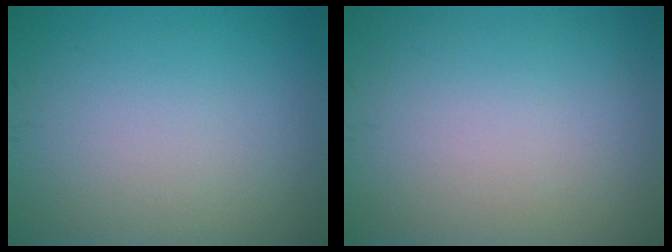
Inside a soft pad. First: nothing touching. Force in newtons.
{"total": 0.0}